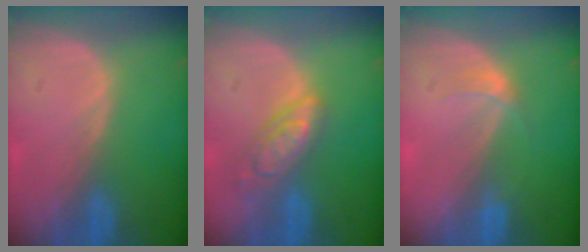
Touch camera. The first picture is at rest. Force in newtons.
{"total": 6.1, "press": 5.3, "slide": 2.9}
{"total": 1.7, "press": 1.7, "slide": 0.2}